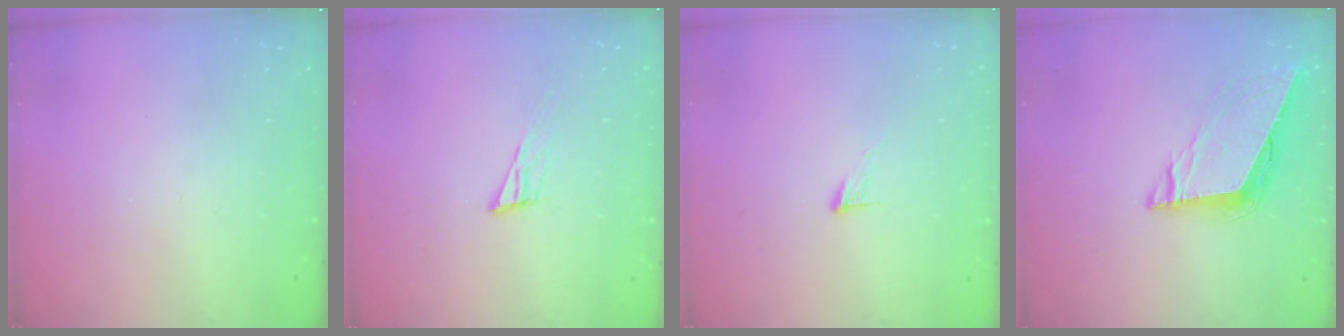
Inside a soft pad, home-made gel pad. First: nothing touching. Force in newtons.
{"total": 6.4, "press": 6.4, "slide": 1.0}
{"total": 5.2, "press": 5.2, "slide": 0.5}
{"total": 8.4, "press": 8.4, "slide": 0.8}